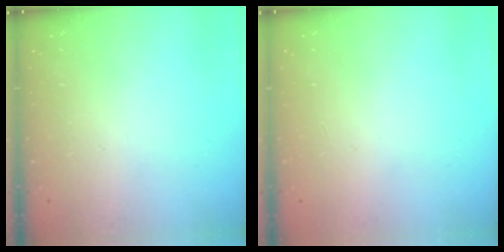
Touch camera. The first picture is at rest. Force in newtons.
{"total": 0.0}